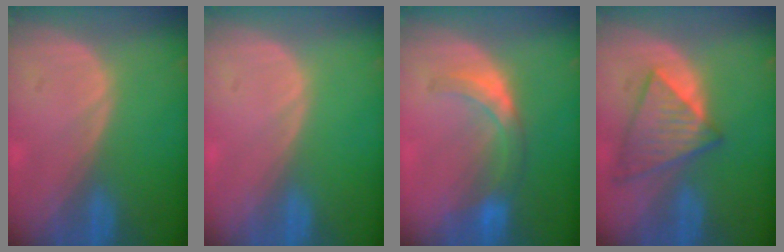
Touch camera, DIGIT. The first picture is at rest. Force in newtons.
{"total": 0.0}
{"total": 5.7, "press": 5.4, "slide": 1.9}
{"total": 7.2, "press": 7.0, "slide": 1.7}